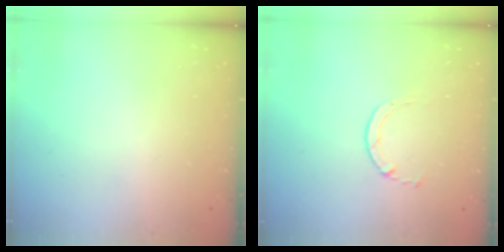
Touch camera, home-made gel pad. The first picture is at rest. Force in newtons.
{"total": 1.7, "press": 1.6, "slide": 0.2}